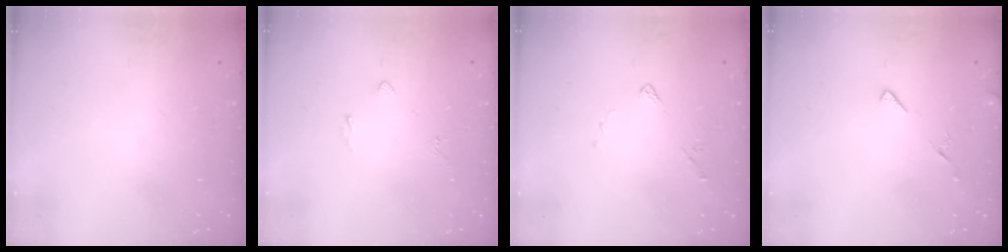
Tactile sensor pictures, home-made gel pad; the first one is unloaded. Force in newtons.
{"total": 2.0, "press": 1.9, "slide": 0.8}
{"total": 4.8, "press": 4.8, "slide": 0.6}
{"total": 4.7, "press": 4.7, "slide": 0.3}